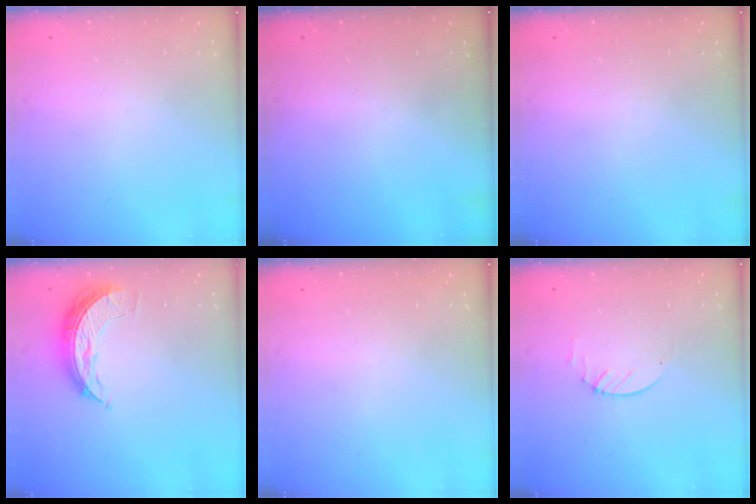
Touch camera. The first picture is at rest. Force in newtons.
{"total": 0.0}
{"total": 0.0}
{"total": 7.6, "press": 7.6, "slide": 0.1}
{"total": 0.0}
{"total": 1.9, "press": 1.9, "slide": 0.3}